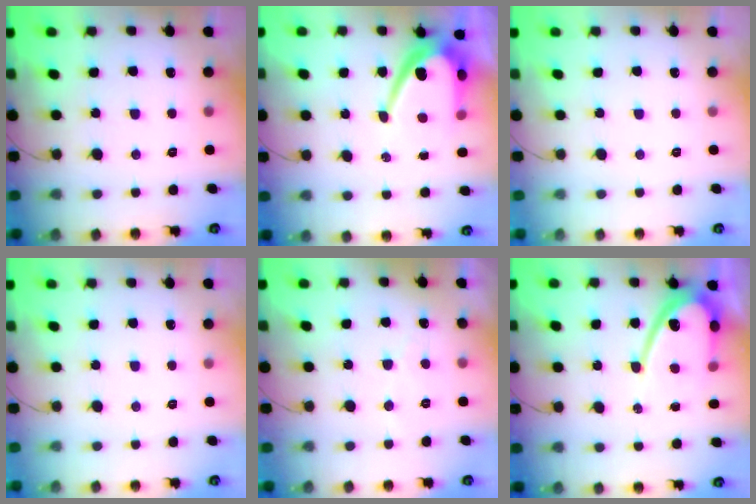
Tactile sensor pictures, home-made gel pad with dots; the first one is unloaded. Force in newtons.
{"total": 13.1, "press": 13.0, "slide": 1.0}
{"total": 0.0}
{"total": 0.0}
{"total": 3.7, "press": 3.6, "slide": 0.2}
{"total": 12.6, "press": 12.6, "slide": 0.9}